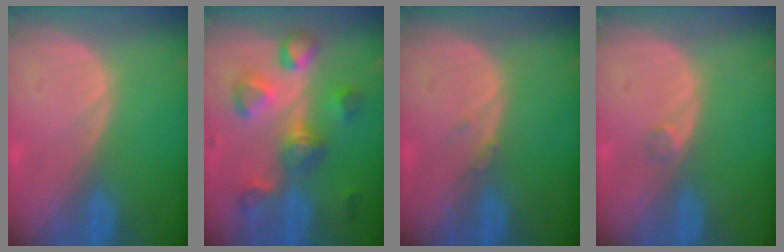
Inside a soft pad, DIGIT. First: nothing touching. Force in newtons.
{"total": 8.2, "press": 8.1, "slide": 1.2}
{"total": 0.8, "press": 0.8, "slide": 0.1}
{"total": 1.2, "press": 1.0, "slide": 0.7}